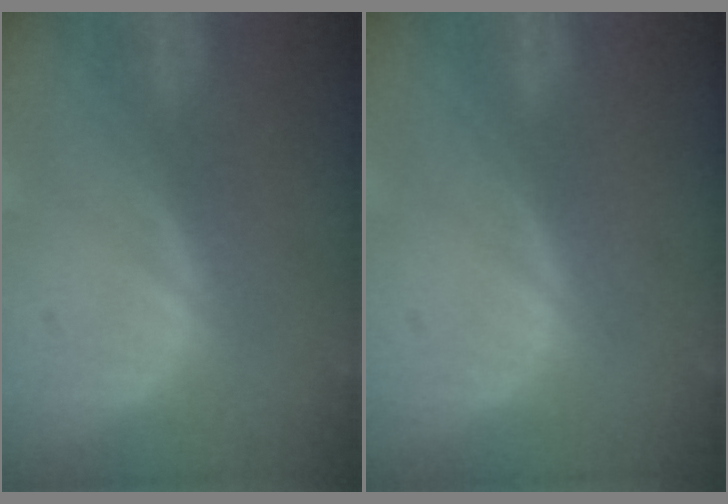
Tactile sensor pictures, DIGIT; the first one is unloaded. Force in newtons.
{"total": 0.0}